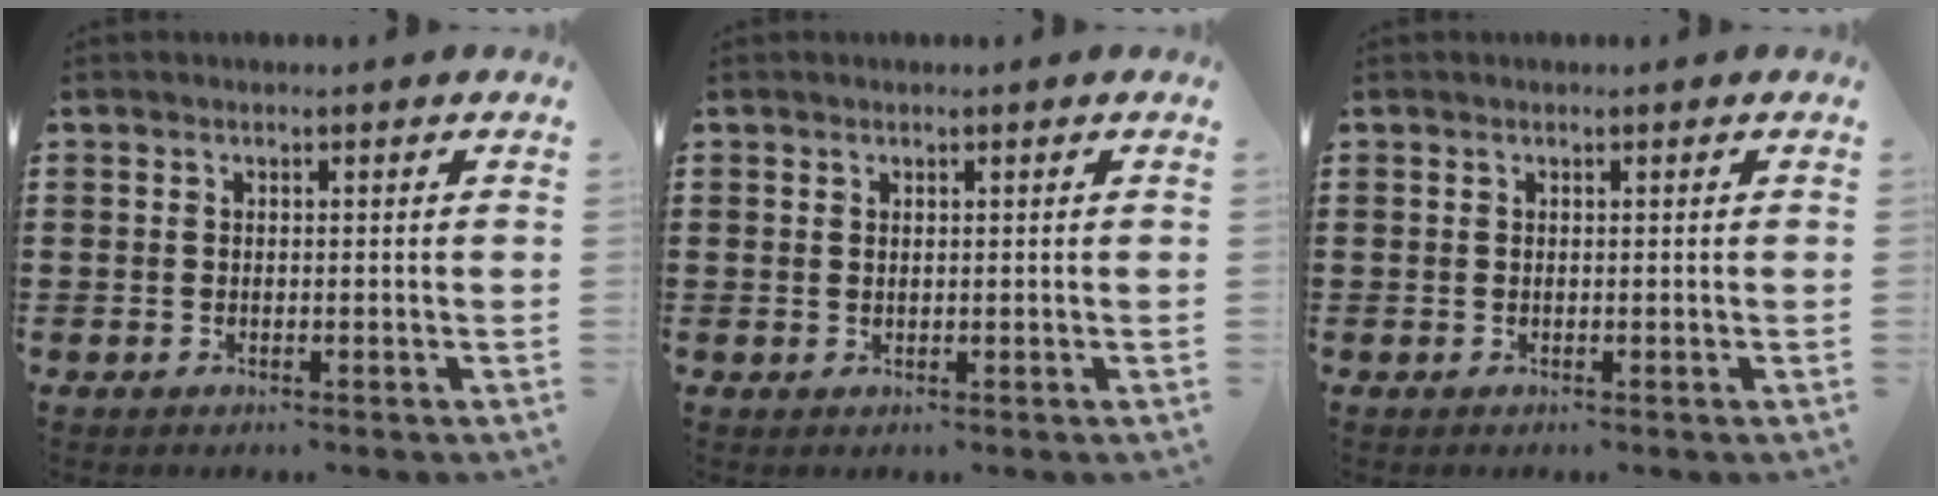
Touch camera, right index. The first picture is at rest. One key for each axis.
{"total": 0.6, "fx": 0.4, "fy": 0.4, "fz": 0.3, "tx": -0.006, "ty": 0.003, "tz": 0.007}
{"total": 0.0}